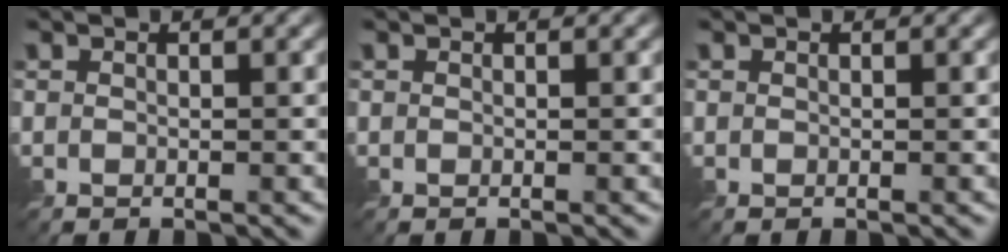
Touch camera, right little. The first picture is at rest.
{"total": 0.0}
{"total": 0.0}